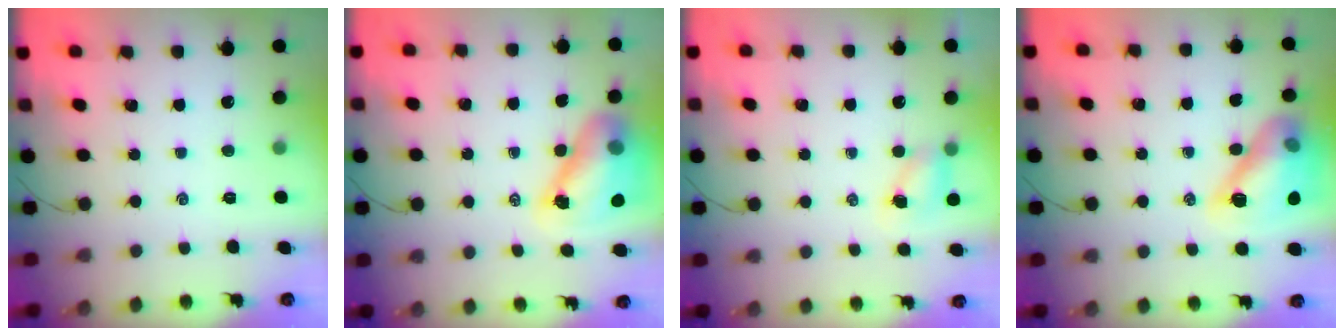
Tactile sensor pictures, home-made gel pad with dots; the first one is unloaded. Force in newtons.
{"total": 12.4, "press": 11.9, "slide": 3.7}
{"total": 4.8, "press": 4.8, "slide": 0.7}
{"total": 15.4, "press": 15.2, "slide": 2.3}